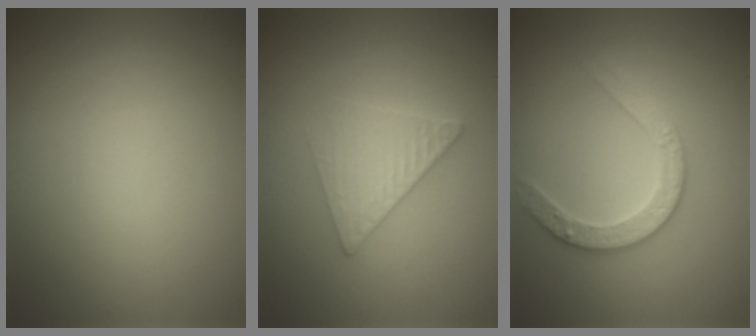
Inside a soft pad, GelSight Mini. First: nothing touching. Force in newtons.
{"total": 3.0, "press": 3.0, "slide": 0.3}
{"total": 2.8, "press": 2.8, "slide": 0.3}